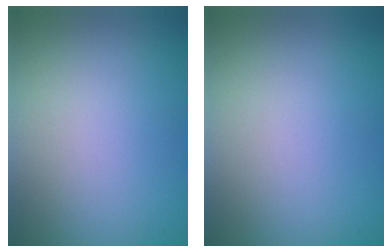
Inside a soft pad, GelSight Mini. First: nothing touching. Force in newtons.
{"total": 0.0}